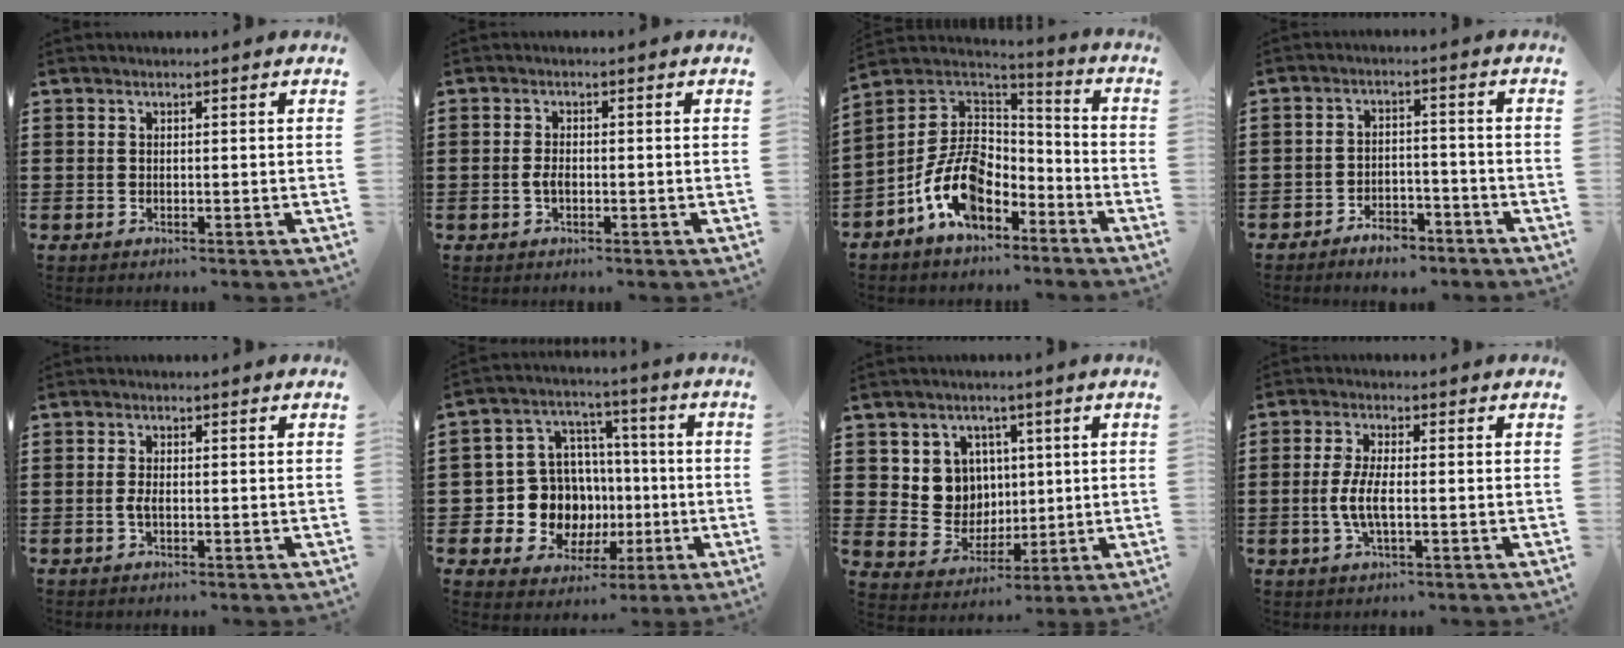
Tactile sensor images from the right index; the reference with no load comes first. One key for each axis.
{"total": 1.9, "fx": -0.5, "fy": 0.7, "fz": 1.7, "tx": -0.041, "ty": -0.005, "tz": -0.011}
{"total": 12.0, "fx": -5.3, "fy": 7.5, "fz": 7.7, "tx": -0.177, "ty": 0.016, "tz": -0.104}
{"total": 4.2, "fx": -3.9, "fy": 1.2, "fz": 1.2, "tx": -0.020, "ty": 0.012, "tz": -0.076}
{"total": 1.5, "fx": -0.4, "fy": 0.3, "fz": 1.4, "tx": -0.035, "ty": -0.007, "tz": -0.008}
{"total": 10.8, "fx": -1.3, "fy": 10.0, "fz": 4.0, "tx": -0.112, "ty": 0.001, "tz": -0.011}
{"total": 7.1, "fx": 2.4, "fy": 6.5, "fz": 1.3, "tx": -0.054, "ty": -0.001, "tz": 0.048}
{"total": 5.1, "fx": -1.0, "fy": 1.5, "fz": 4.8, "tx": -0.112, "ty": -0.005, "tz": -0.027}